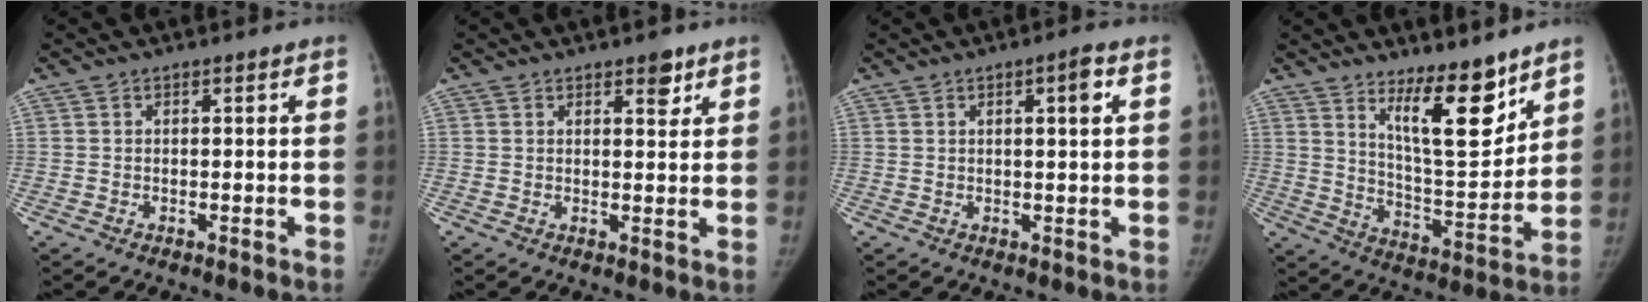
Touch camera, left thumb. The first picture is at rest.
{"total": 3.2, "force": [2.1, 1.5, 2.0], "torque": [-0.010, -0.011, 0.028]}
{"total": 3.7, "force": [1.2, 0.6, 3.4], "torque": [-0.049, 0.001, 0.017]}
{"total": 13.4, "force": [9.1, 4.0, 9.1], "torque": [-0.110, -0.087, 0.160]}